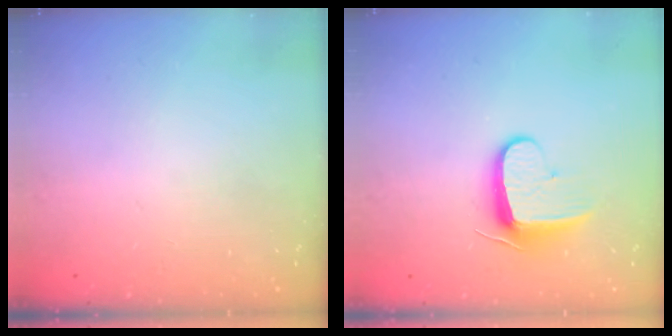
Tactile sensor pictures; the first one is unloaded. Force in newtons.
{"total": 9.3, "press": 9.3, "slide": 0.6}